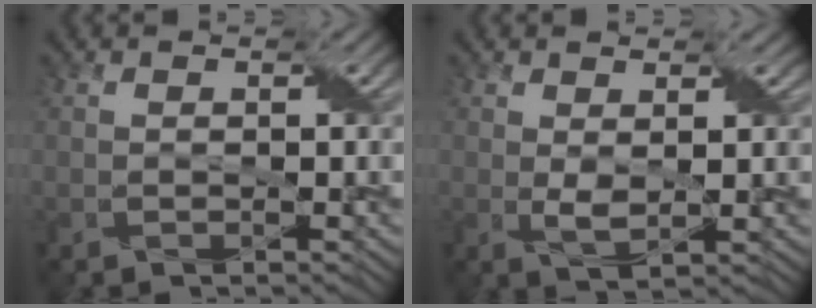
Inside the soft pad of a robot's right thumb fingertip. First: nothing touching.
{"total": 2.6, "force": [0.8, 1.3, 2.1], "torque": [-0.049, -0.004, 0.018]}